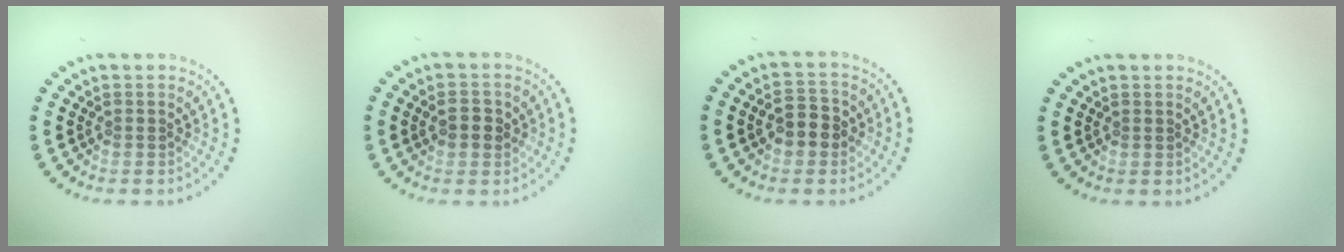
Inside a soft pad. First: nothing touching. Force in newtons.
{"total": 2.1, "press": 2.1, "slide": 0.2}
{"total": 2.9, "press": 2.9, "slide": 0.4}
{"total": 0.0}